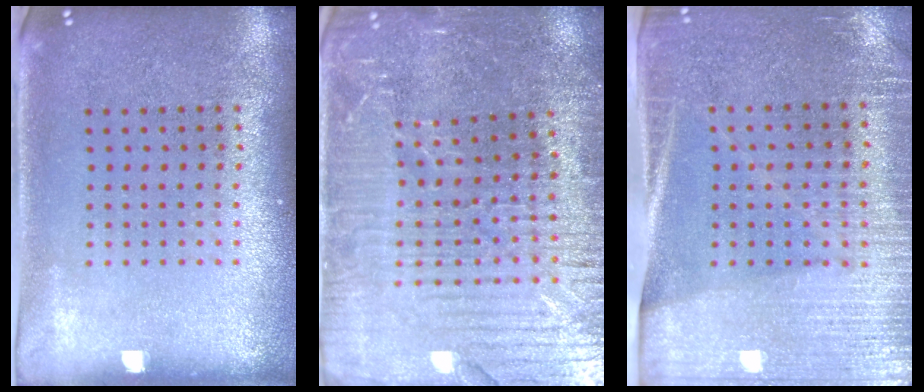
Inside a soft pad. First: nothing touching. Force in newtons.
{"total": 4.1, "press": 3.9, "slide": 1.1}
{"total": 3.1, "press": 2.9, "slide": 1.2}